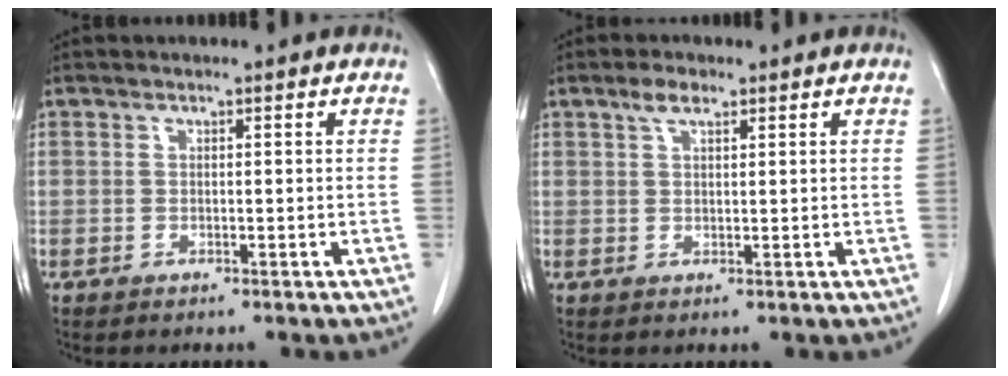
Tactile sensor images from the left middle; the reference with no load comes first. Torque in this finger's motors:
{"motor_torque": [0.19, -0.17, -0.03, 0.02]}